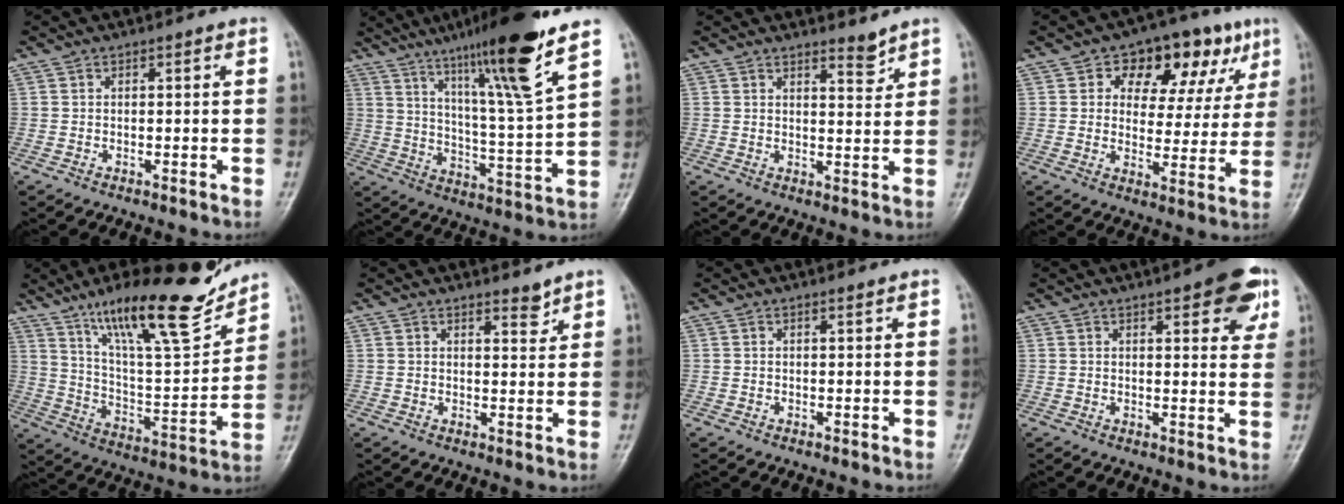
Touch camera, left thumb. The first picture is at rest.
{"total": 18.9, "force": [11.9, 0.6, 14.7], "torque": [-0.229, -0.056, 0.194]}
{"total": 2.8, "force": [2.6, 0.6, 0.9], "torque": [-0.006, -0.027, 0.042]}
{"total": 15.4, "force": [7.2, 9.2, 9.9], "torque": [-0.071, -0.005, 0.100]}
{"total": 21.8, "force": [15.5, 5.0, 14.4], "torque": [-0.199, -0.081, 0.265]}
{"total": 2.5, "force": [2.2, 0.7, 0.9], "torque": [-0.004, -0.019, 0.035]}
{"total": 0.0}
{"total": 9.7, "force": [5.1, 3.3, 7.6], "torque": [-0.066, -0.016, 0.058]}